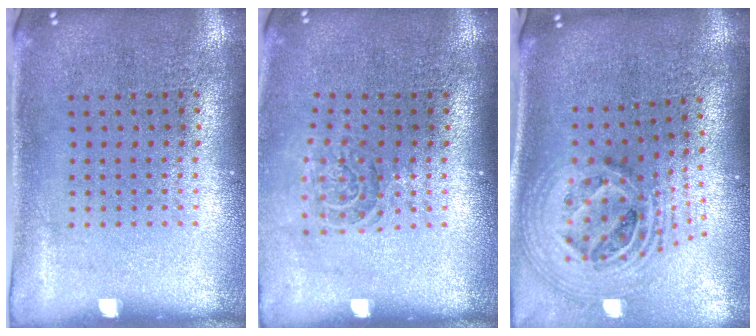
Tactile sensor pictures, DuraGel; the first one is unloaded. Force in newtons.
{"total": 1.5, "press": 1.2, "slide": 1.0}
{"total": 2.8, "press": 1.9, "slide": 2.1}